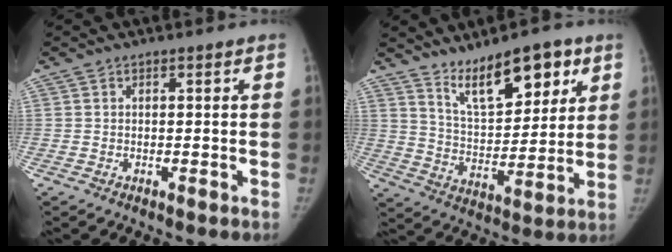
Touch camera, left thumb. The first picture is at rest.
{"total": 14.3, "force": [8.9, 5.9, 9.6], "torque": [-0.119, -0.049, 0.158]}